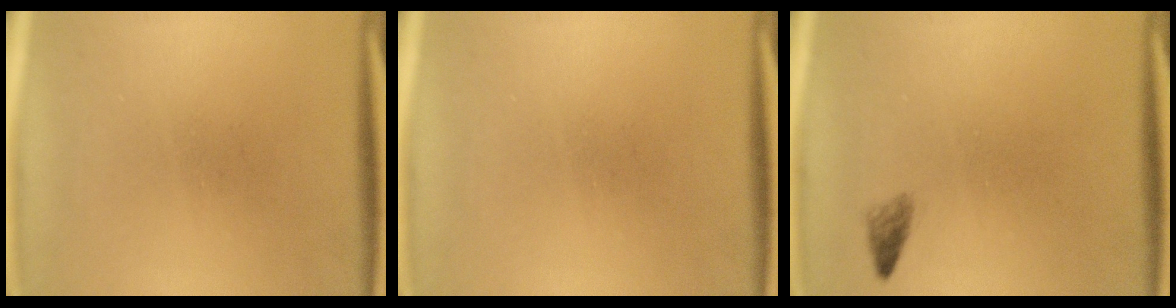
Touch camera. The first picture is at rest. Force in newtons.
{"total": 0.0}
{"total": 1.1}